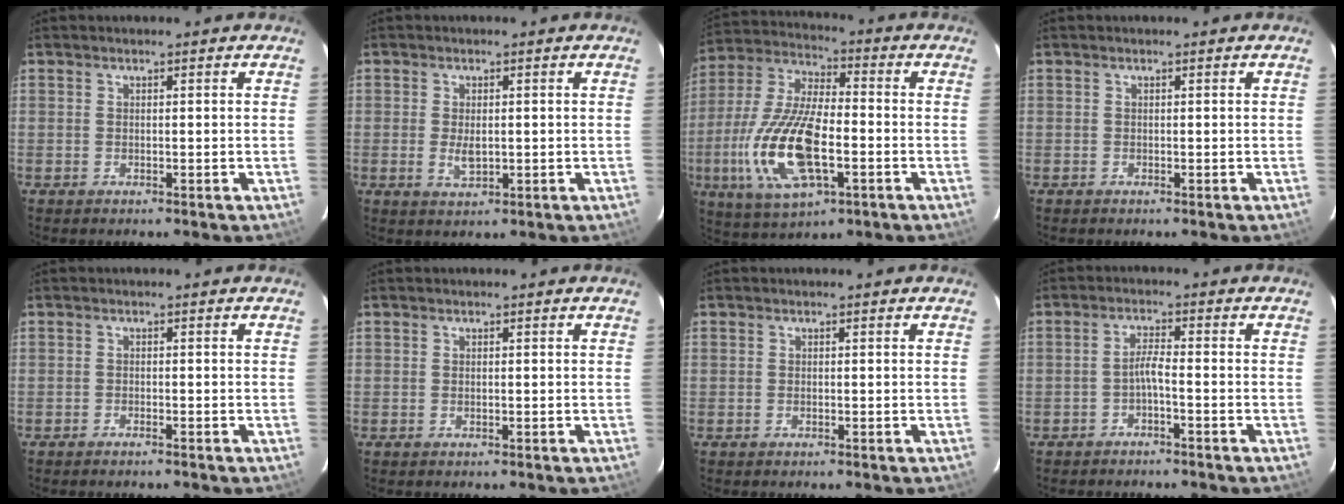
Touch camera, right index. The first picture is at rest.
{"total": 3.3, "force": [-0.2, 1.7, 2.8], "torque": [-0.050, -0.004, 0.000]}
{"total": 19.0, "force": [-5.0, 7.8, 16.6], "torque": [-0.358, -0.012, -0.092]}
{"total": 0.0}
{"total": 1.1, "force": [-1.0, 0.2, 0.3], "torque": [-0.012, 0.001, -0.021]}
{"total": 0.0}
{"total": 0.0}
{"total": 2.3, "force": [-1.3, -0.1, 1.8], "torque": [-0.040, 0.009, -0.024]}